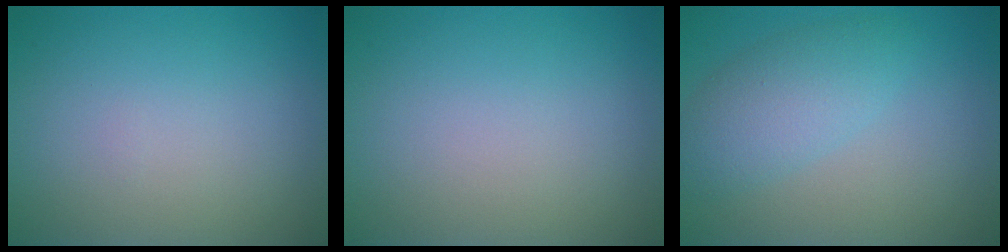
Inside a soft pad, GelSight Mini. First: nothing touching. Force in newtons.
{"total": 0.0}
{"total": 3.9, "press": 3.9, "slide": 0.2}